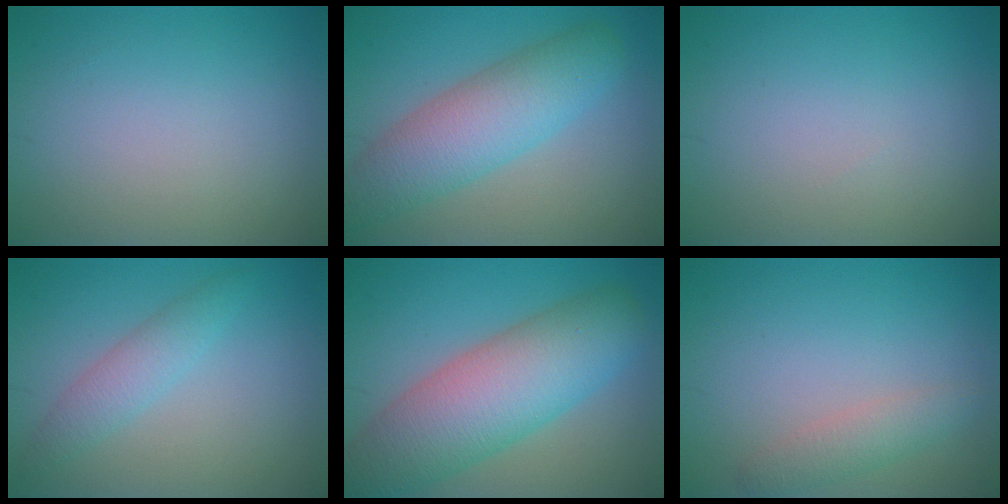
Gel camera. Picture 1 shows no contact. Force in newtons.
{"total": 6.7, "press": 6.7, "slide": 0.1}
{"total": 0.0}
{"total": 2.5, "press": 2.5, "slide": 0.1}
{"total": 9.8, "press": 9.8, "slide": 0.4}
{"total": 2.1, "press": 2.1, "slide": 0.1}